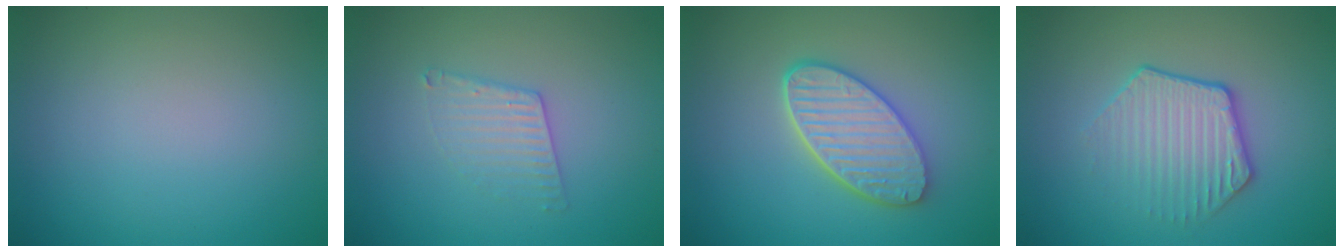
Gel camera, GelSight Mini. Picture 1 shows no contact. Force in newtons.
{"total": 2.1, "press": 2.1, "slide": 0.3}
{"total": 5.3, "press": 4.4, "slide": 3.0}
{"total": 3.6, "press": 3.2, "slide": 1.7}